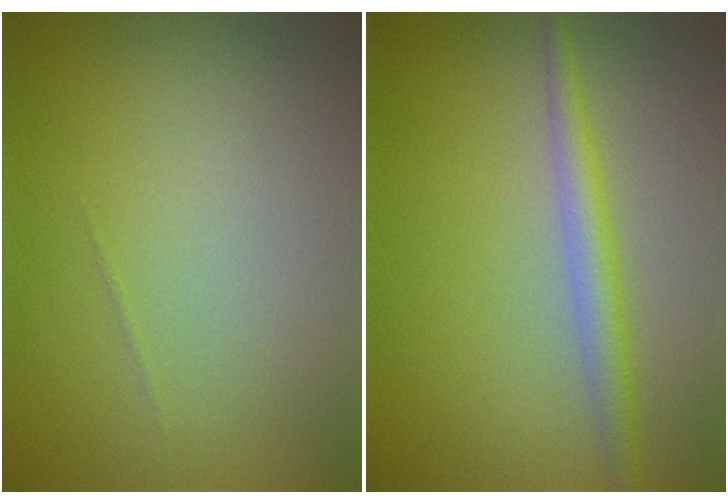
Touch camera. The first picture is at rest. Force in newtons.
{"total": 2.3, "press": 2.3, "slide": 0.1}